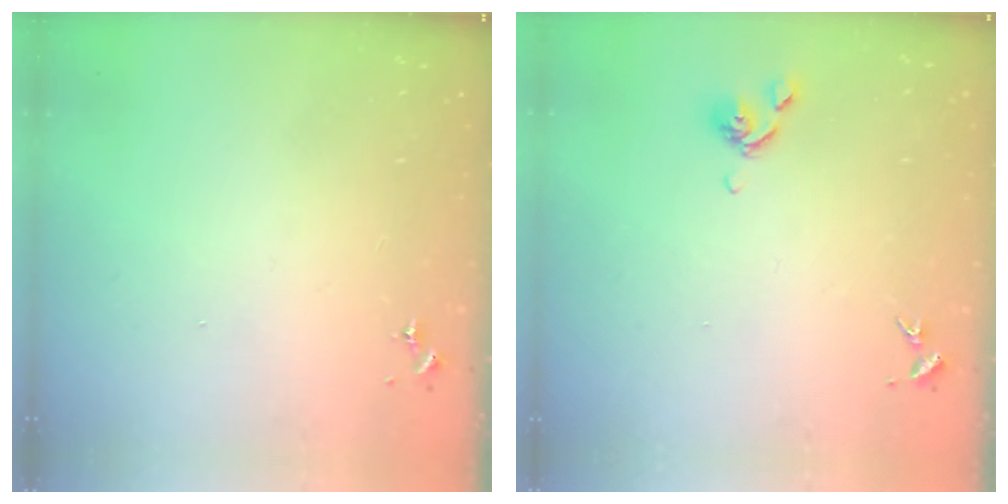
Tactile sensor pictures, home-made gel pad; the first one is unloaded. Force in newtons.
{"total": 6.7, "press": 6.6, "slide": 1.5}